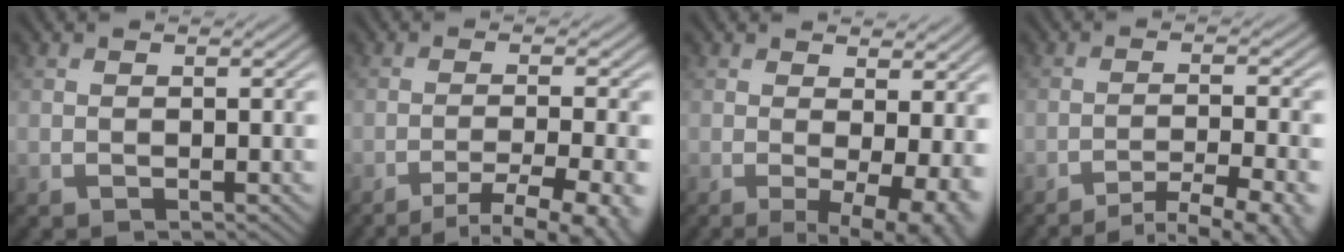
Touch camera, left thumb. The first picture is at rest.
{"total": 8.0, "force": [-5.5, 1.3, 5.7], "torque": [-0.086, -0.004, -0.074]}
{"total": 7.6, "force": [-0.2, 2.6, 7.1], "torque": [-0.094, -0.006, 0.002]}
{"total": 9.3, "force": [-7.5, 1.5, 5.3], "torque": [-0.080, 0.002, -0.092]}